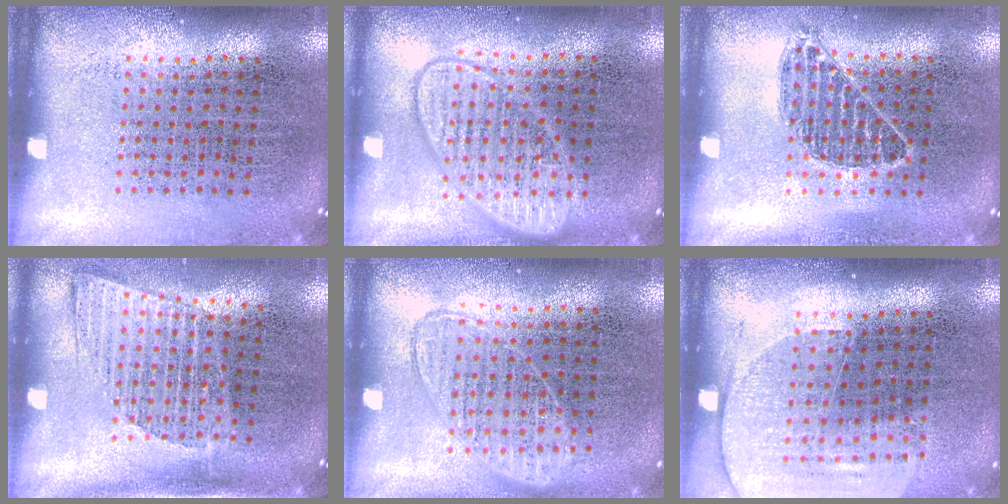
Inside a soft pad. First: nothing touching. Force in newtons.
{"total": 3.0, "press": 2.9, "slide": 0.5}
{"total": 0.7, "press": 0.7, "slide": 0.3}
{"total": 1.4, "press": 1.1, "slide": 0.9}
{"total": 0.9, "press": 0.8, "slide": 0.3}
{"total": 1.7, "press": 1.5, "slide": 0.7}